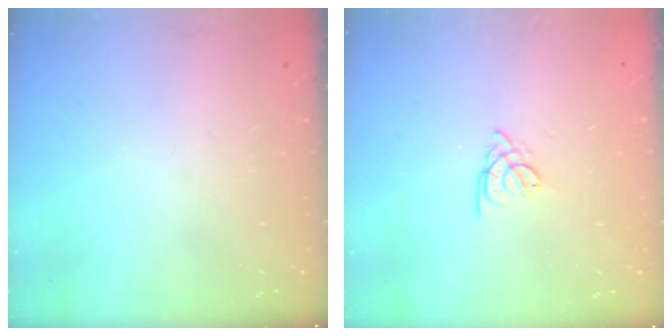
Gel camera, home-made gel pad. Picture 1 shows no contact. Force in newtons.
{"total": 2.7, "press": 2.6, "slide": 0.5}